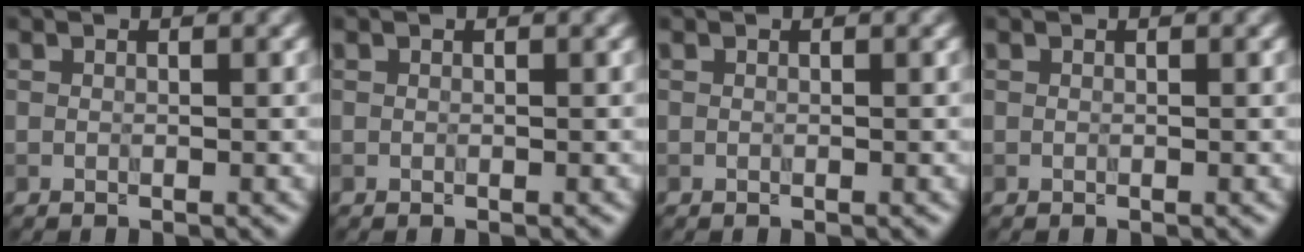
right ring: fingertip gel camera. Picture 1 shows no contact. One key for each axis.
{"total": 0.0}
{"total": 0.0}
{"total": 0.0}